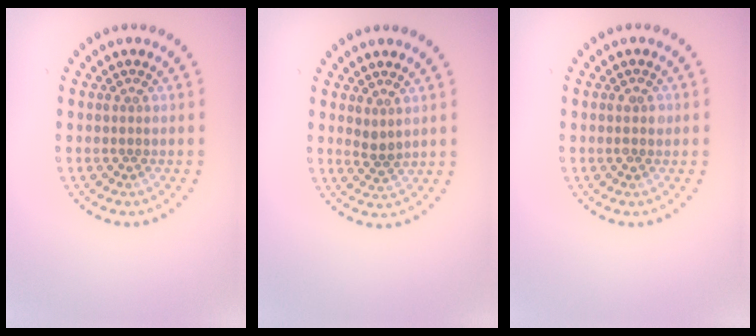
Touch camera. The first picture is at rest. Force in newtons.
{"total": 1.3, "press": 1.1, "slide": 0.7}
{"total": 1.1, "press": 1.1, "slide": 0.1}